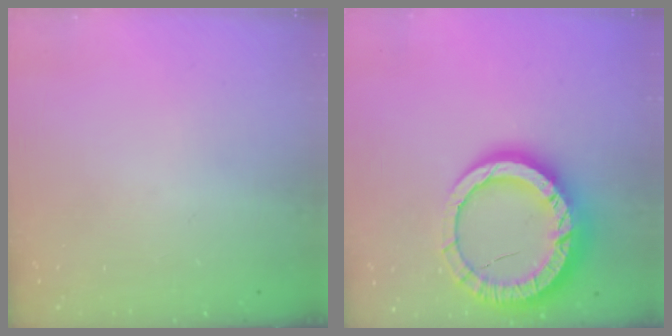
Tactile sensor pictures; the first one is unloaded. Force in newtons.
{"total": 19.3, "press": 19.2, "slide": 1.7}